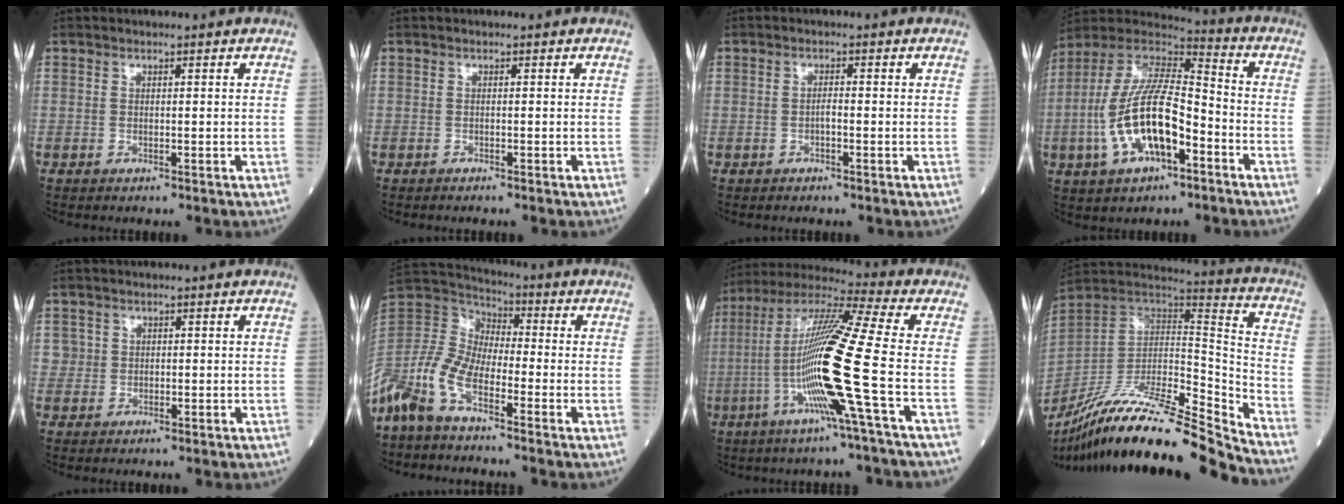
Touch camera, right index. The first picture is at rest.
{"total": 0.5, "force": [-0.4, -0.1, 0.3], "torque": [-0.002, 0.001, -0.006]}
{"total": 1.1, "force": [-0.4, 0.2, 1.0], "torque": [-0.017, 0.003, -0.007]}
{"total": 16.3, "force": [-4.8, 5.7, 14.4], "torque": [-0.297, 0.011, -0.085]}
{"total": 1.6, "force": [0.2, 1.5, 0.0], "torque": [0.010, 0.006, 0.003]}
{"total": 11.3, "force": [-7.4, 4.4, 7.3], "torque": [-0.176, 0.014, -0.154]}
{"total": 17.5, "force": [-4.2, -2.1, 16.8], "torque": [-0.332, -0.008, -0.094]}
{"total": 25.6, "force": [-22.0, 0.5, 13.2], "torque": [-0.224, -0.013, -0.370]}